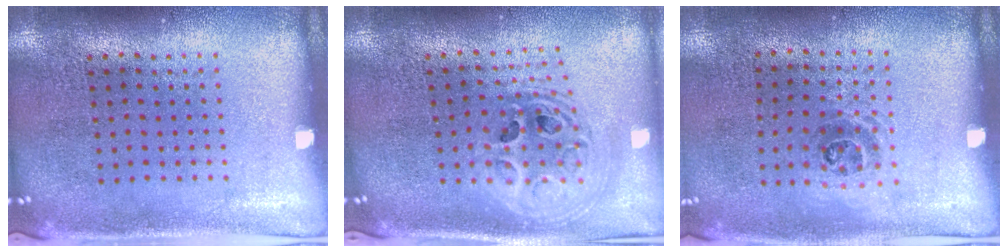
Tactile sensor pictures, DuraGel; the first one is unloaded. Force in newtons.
{"total": 2.4, "press": 1.8, "slide": 1.5}
{"total": 1.0, "press": 0.6, "slide": 0.7}